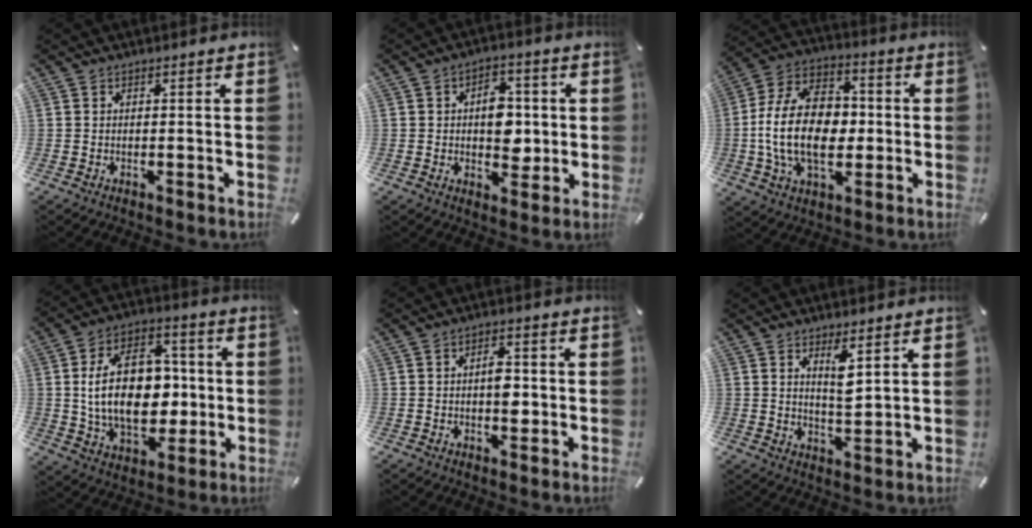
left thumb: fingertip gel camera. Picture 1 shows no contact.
{"total": 8.9, "force": [0.1, 6.3, 6.4], "torque": [-0.072, -0.001, 0.000]}
{"total": 18.5, "force": [-1.8, 12.6, 13.5], "torque": [-0.282, 0.008, -0.037]}
{"total": 19.7, "force": [0.0, 13.3, 14.6], "torque": [-0.263, 0.006, -0.001]}
{"total": 4.9, "force": [-0.2, 2.8, 4.0], "torque": [-0.051, -0.001, -0.008]}
{"total": 6.1, "force": [3.7, 1.8, 4.5], "torque": [-0.076, -0.021, 0.058]}